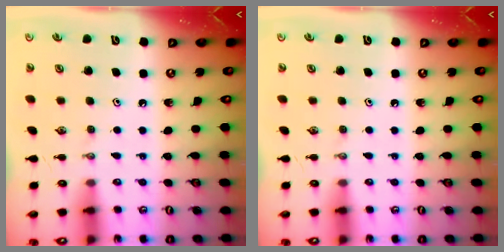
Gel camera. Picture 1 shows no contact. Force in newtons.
{"total": 0.0}